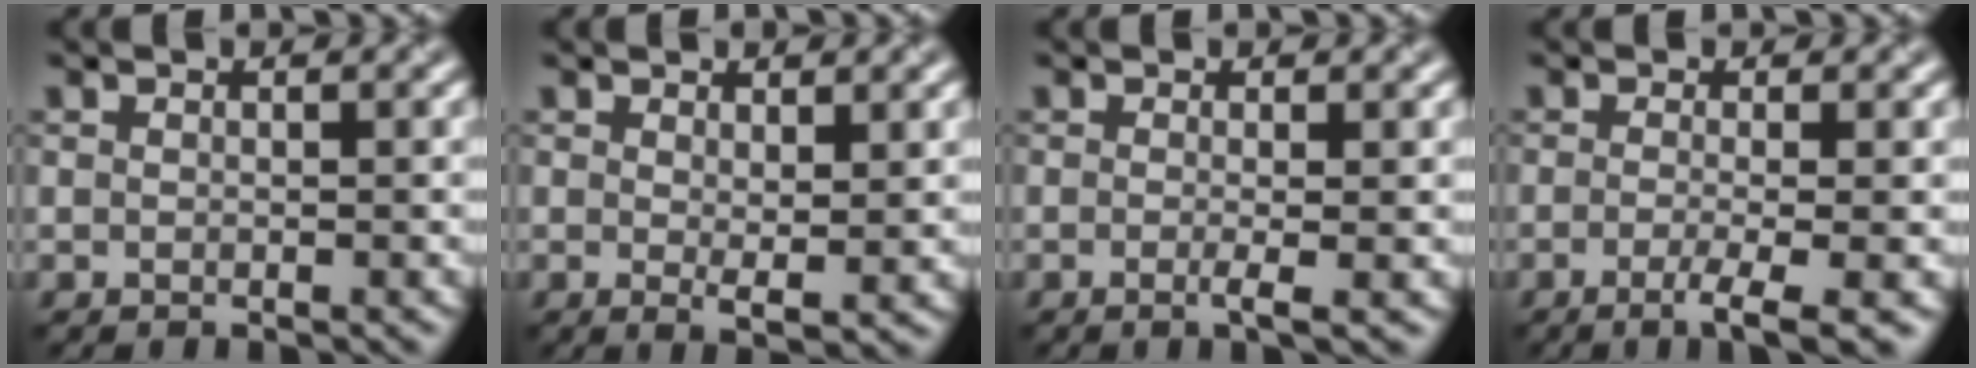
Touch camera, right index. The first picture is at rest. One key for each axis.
{"total": 2.0, "fx": 0.8, "fy": 0.5, "fz": 1.7, "tx": -0.028, "ty": -0.011, "tz": 0.016}
{"total": 1.9, "fx": -0.3, "fy": 0.4, "fz": 1.9, "tx": -0.030, "ty": -0.007, "tz": -0.008}
{"total": 3.7, "fx": -1.3, "fy": 0.8, "fz": 3.3, "tx": -0.052, "ty": -0.008, "tz": -0.026}